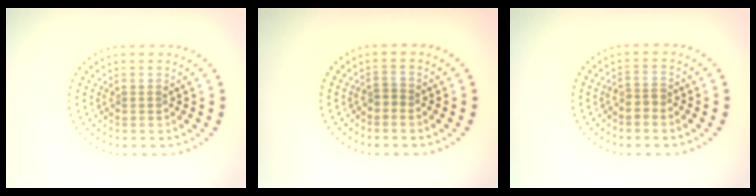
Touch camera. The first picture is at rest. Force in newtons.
{"total": 0.9, "press": 0.7, "slide": 0.6}
{"total": 1.7, "press": 1.4, "slide": 1.0}